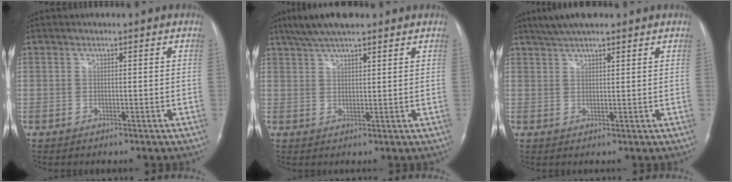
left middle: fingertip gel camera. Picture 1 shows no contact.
{"total": 7.8, "force": [6.1, 1.5, 4.6], "torque": [-0.081, 0.030, 0.105]}
{"total": 5.8, "force": [4.7, 1.1, 3.2], "torque": [-0.056, 0.026, 0.082]}